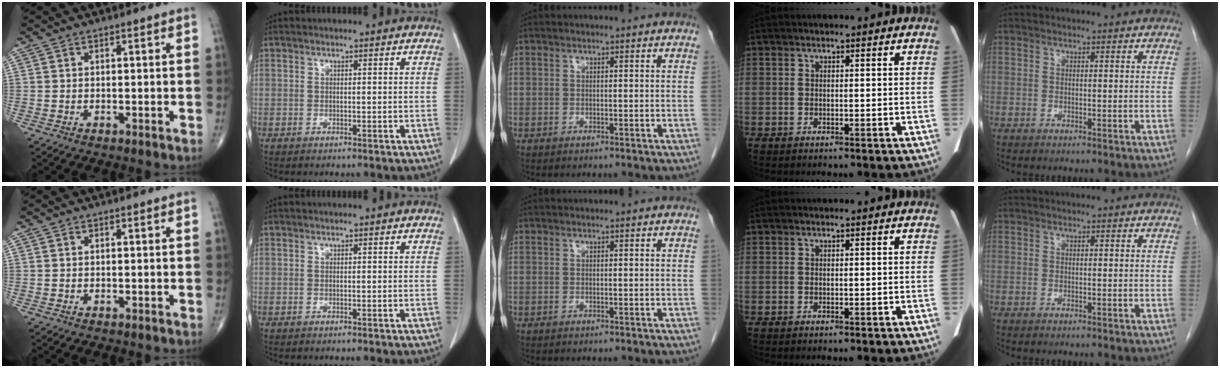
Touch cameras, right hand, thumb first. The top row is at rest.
{}